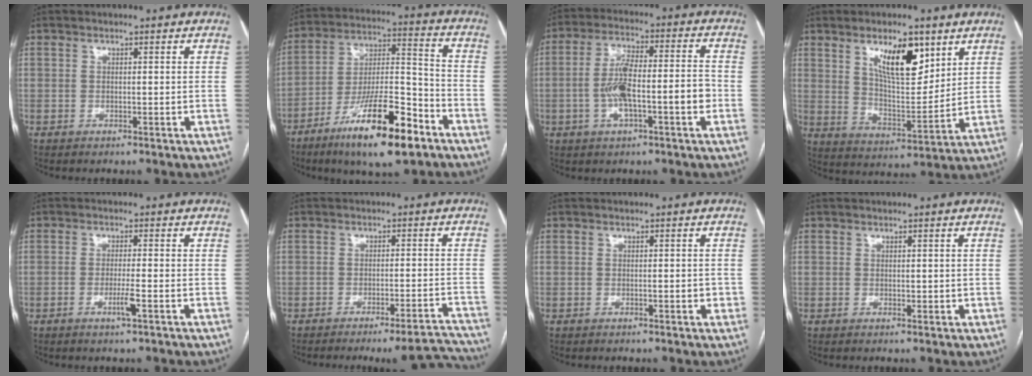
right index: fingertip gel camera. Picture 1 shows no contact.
{"total": 18.0, "force": [-10.6, 3.3, 14.2], "torque": [-0.254, -0.018, -0.181]}
{"total": 10.9, "force": [-2.5, 2.3, 10.4], "torque": [-0.190, 0.025, -0.040]}
{"total": 11.6, "force": [6.3, 3.9, 9.0], "torque": [-0.155, -0.002, 0.118]}
{"total": 2.9, "force": [-1.2, -0.2, 2.6], "torque": [-0.051, -0.005, -0.024]}
{"total": 10.6, "force": [-10.2, 0.3, 2.9], "torque": [-0.009, 0.011, -0.125]}
{"total": 1.4, "force": [-0.2, 0.5, 1.3], "torque": [-0.019, 0.000, -0.002]}
{"total": 1.0, "force": [0.2, 0.7, 0.7], "torque": [-0.008, -0.002, 0.005]}